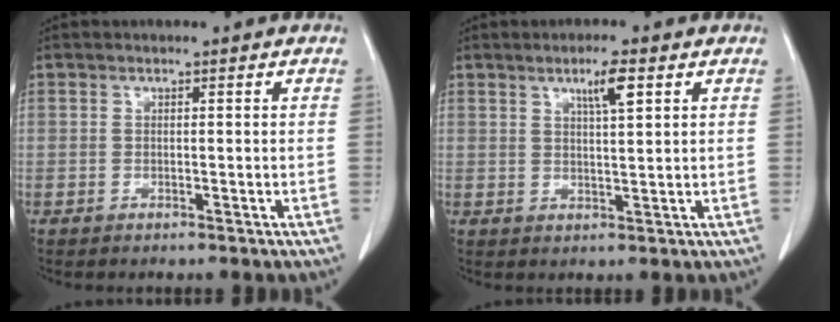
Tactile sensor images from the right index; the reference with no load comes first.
{"total": 4.0, "force": [2.1, 0.3, 3.4], "torque": [-0.058, -0.001, 0.035]}